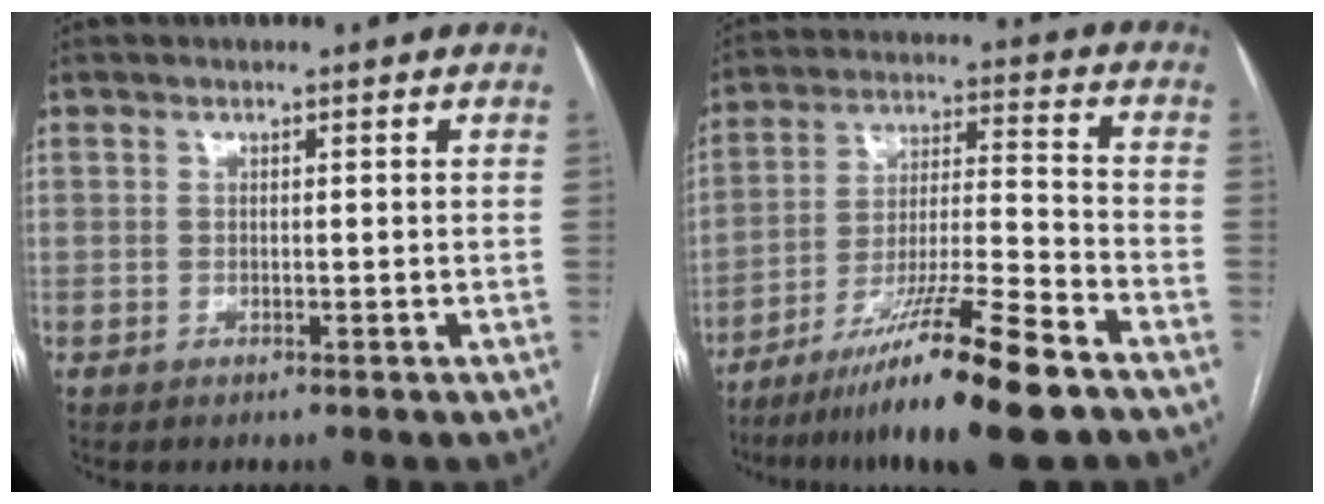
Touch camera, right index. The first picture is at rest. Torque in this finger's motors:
{"motor_torque": [1.29, -0.85, 0.87, 0.21]}